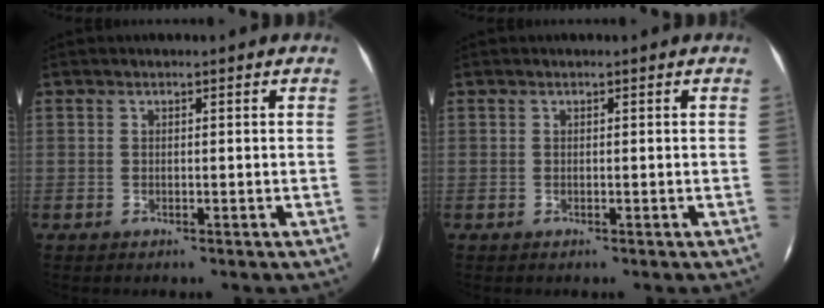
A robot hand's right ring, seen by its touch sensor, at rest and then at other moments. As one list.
[{"total": 0.0}]